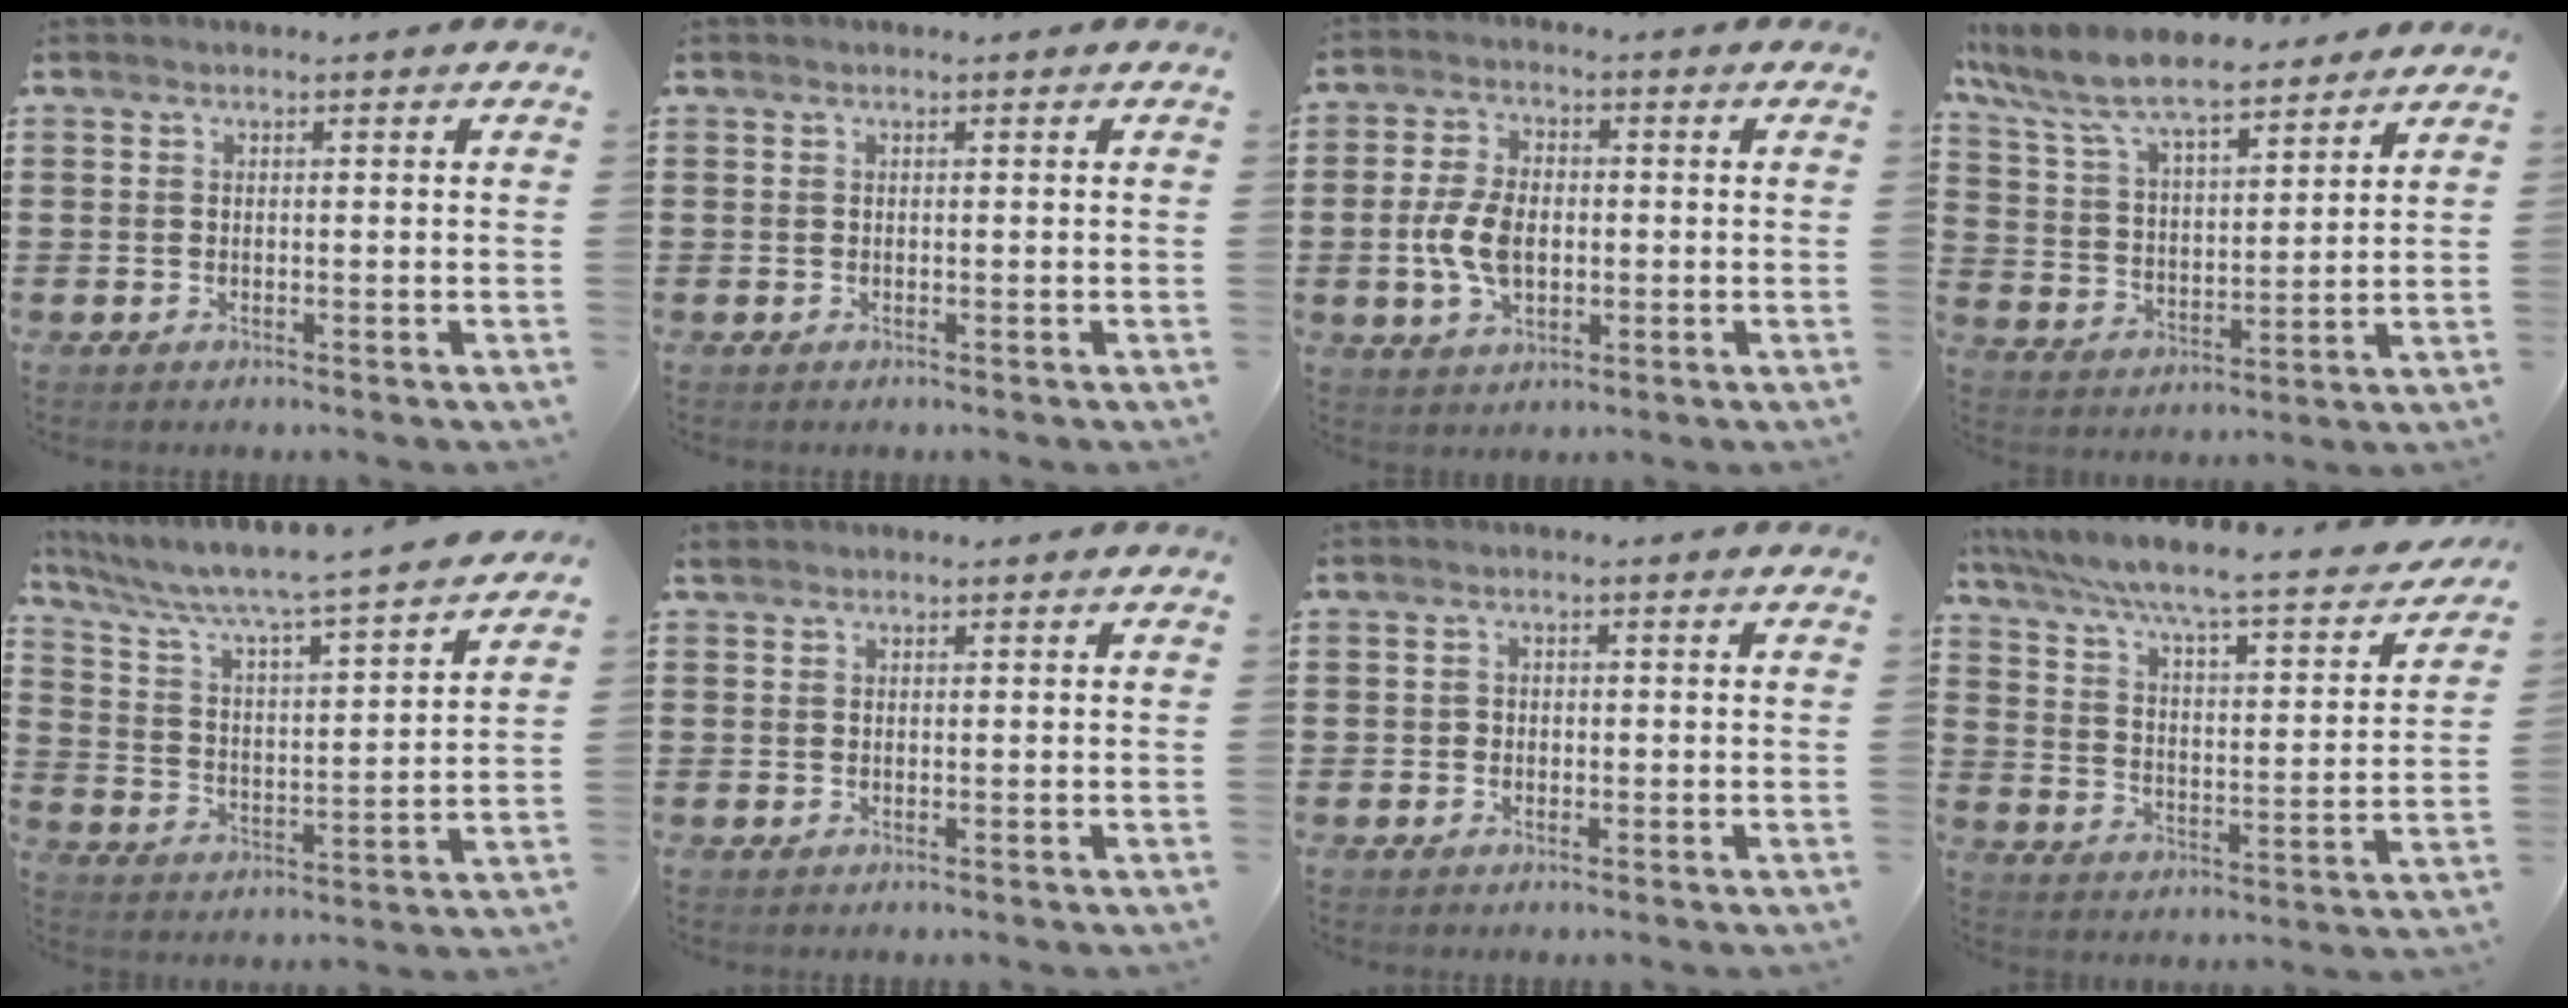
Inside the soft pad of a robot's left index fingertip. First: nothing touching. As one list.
[{"total": 0.0}, {"total": 7.1, "force": [-0.8, 4.3, 5.5], "torque": [-0.129, 0.003, -0.019]}, {"total": 9.0, "force": [7.9, 1.8, 3.8], "torque": [-0.106, -0.037, 0.138]}, {"total": 5.4, "force": [4.9, -0.2, 2.4], "torque": [-0.072, -0.045, 0.071]}, {"total": 0.6, "force": [0.4, 0.3, 0.2], "torque": [-0.007, 0.003, 0.008]}, {"total": 0.9, "force": [-0.3, 0.9, 0.2], "torque": [-0.008, 0.005, -0.007]}, {"total": 6.1, "force": [5.2, -0.1, 3.2], "torque": [-0.088, -0.047, 0.078]}]